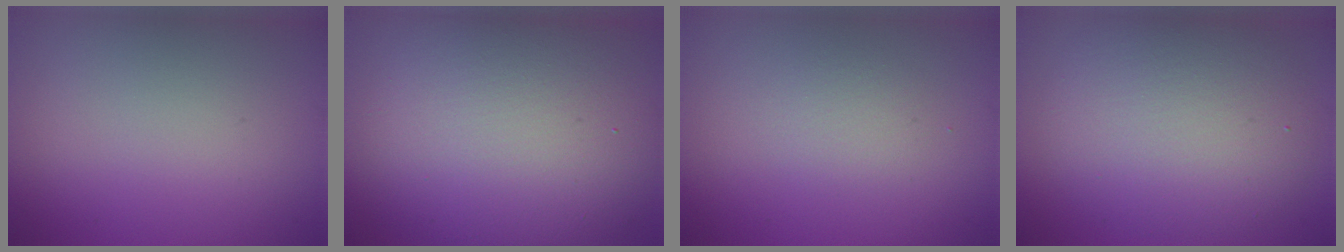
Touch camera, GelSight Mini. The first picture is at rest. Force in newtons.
{"total": 13.2, "press": 13.2, "slide": 0.9}
{"total": 1.3, "press": 1.3, "slide": 0.0}
{"total": 7.2, "press": 7.2, "slide": 0.3}